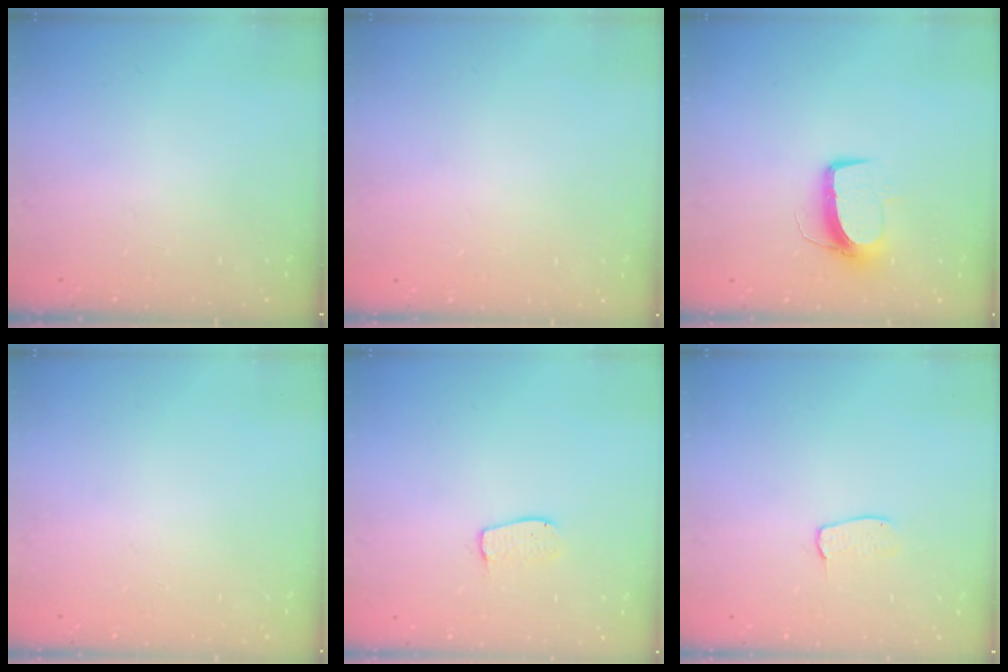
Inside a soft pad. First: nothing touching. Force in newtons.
{"total": 0.0}
{"total": 10.2, "press": 10.2, "slide": 0.5}
{"total": 0.0}
{"total": 6.5, "press": 6.5, "slide": 0.5}
{"total": 4.0, "press": 4.0, "slide": 0.2}